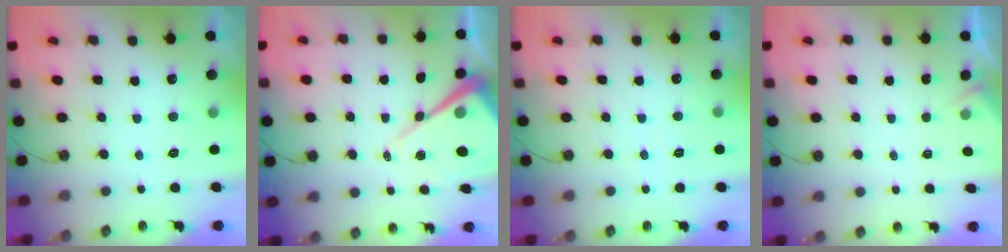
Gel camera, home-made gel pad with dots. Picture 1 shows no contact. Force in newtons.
{"total": 13.1, "press": 13.1, "slide": 1.1}
{"total": 3.9, "press": 3.8, "slide": 0.6}
{"total": 2.5, "press": 2.5, "slide": 0.4}